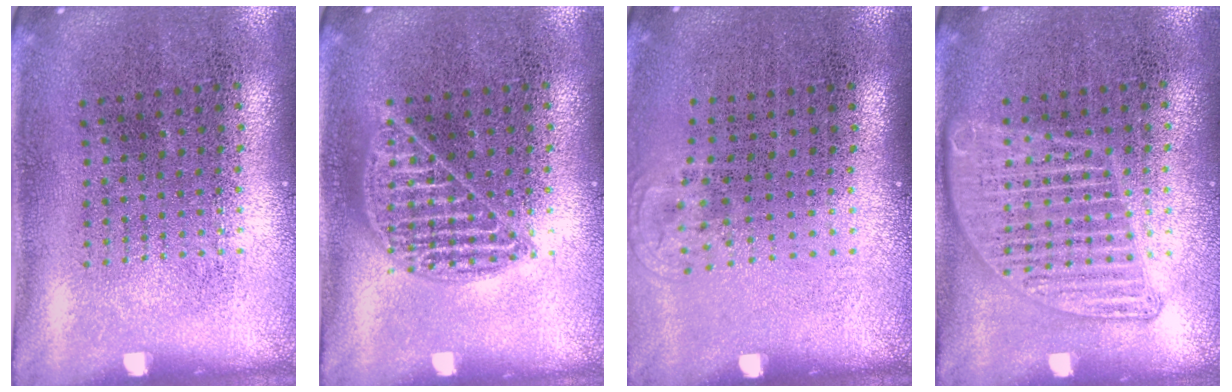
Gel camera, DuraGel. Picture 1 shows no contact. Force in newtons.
{"total": 1.7, "press": 1.7, "slide": 0.1}
{"total": 0.6, "press": 0.5, "slide": 0.3}
{"total": 1.3, "press": 1.3, "slide": 0.1}